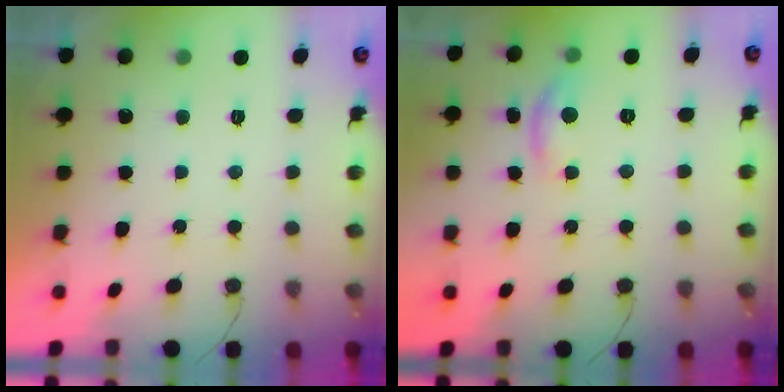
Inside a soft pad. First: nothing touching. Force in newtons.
{"total": 6.2, "press": 6.2, "slide": 0.3}